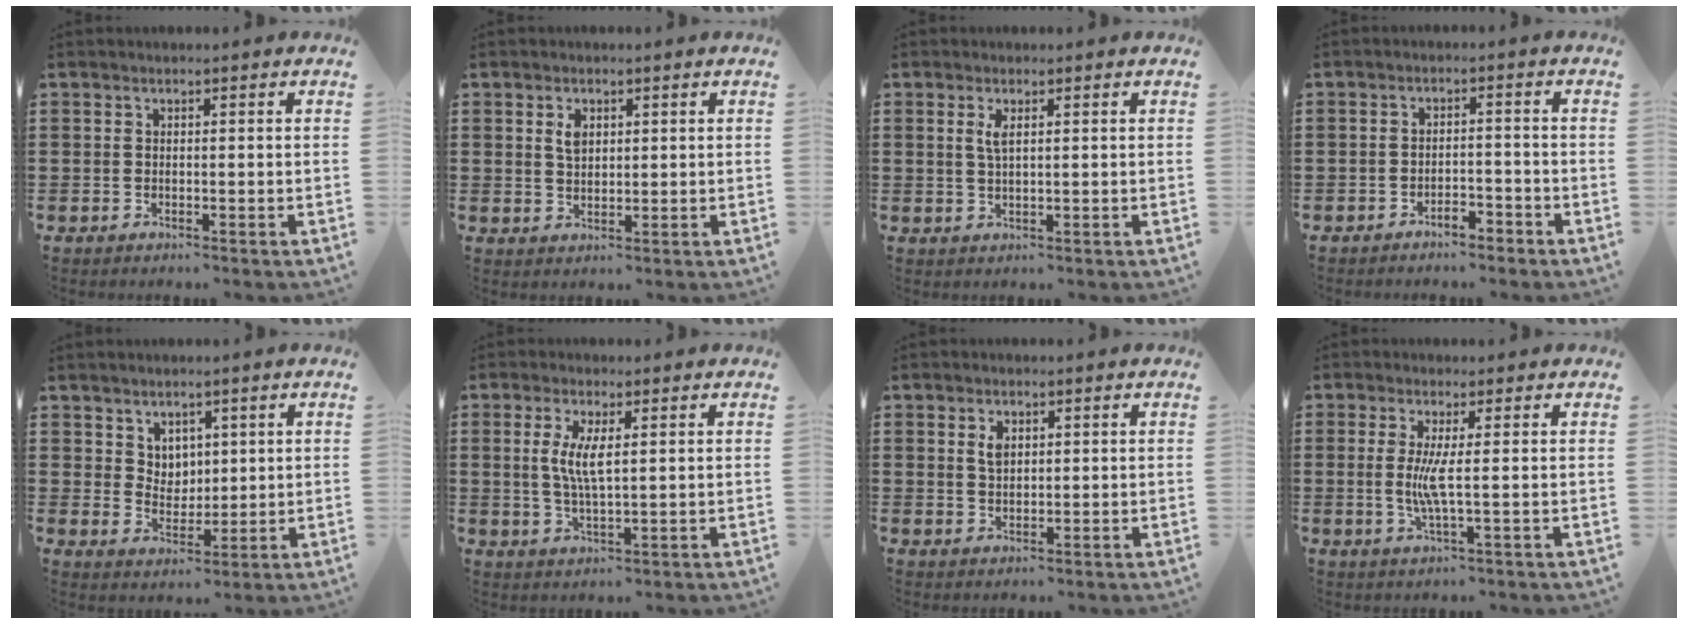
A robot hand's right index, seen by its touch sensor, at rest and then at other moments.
{"total": 2.4, "force": [1.0, 1.5, 1.7], "torque": [-0.030, 0.001, 0.016]}
{"total": 2.2, "force": [0.8, 0.6, 1.9], "torque": [-0.041, 0.003, 0.012]}
{"total": 2.7, "force": [-2.6, 0.5, 0.7], "torque": [-0.019, 0.002, -0.052]}
{"total": 4.3, "force": [2.7, 3.3, 0.5], "torque": [-0.027, 0.005, 0.050]}
{"total": 4.9, "force": [1.0, 1.2, 4.7], "torque": [-0.094, 0.004, 0.016]}
{"total": 2.2, "force": [1.0, 1.3, 1.5], "torque": [-0.026, -0.001, 0.016]}
{"total": 4.4, "force": [0.2, 0.0, 4.4], "torque": [-0.089, -0.011, -0.001]}